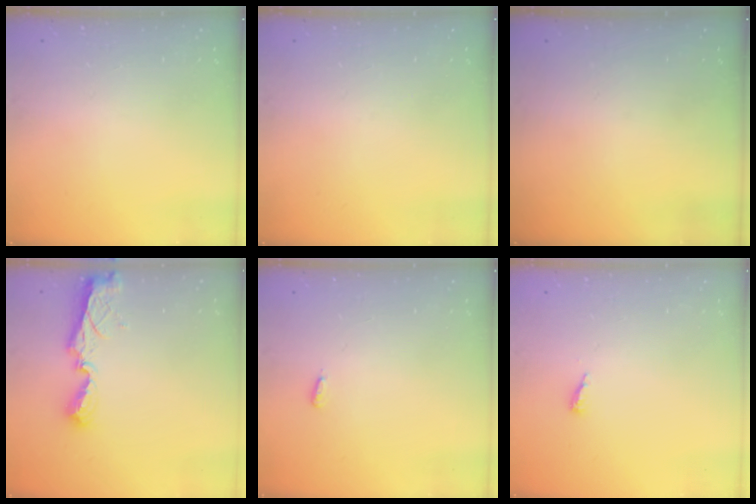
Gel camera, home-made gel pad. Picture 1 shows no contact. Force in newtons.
{"total": 0.0}
{"total": 0.0}
{"total": 8.5, "press": 8.5, "slide": 0.8}
{"total": 2.7, "press": 2.6, "slide": 0.9}
{"total": 4.2, "press": 4.1, "slide": 0.4}